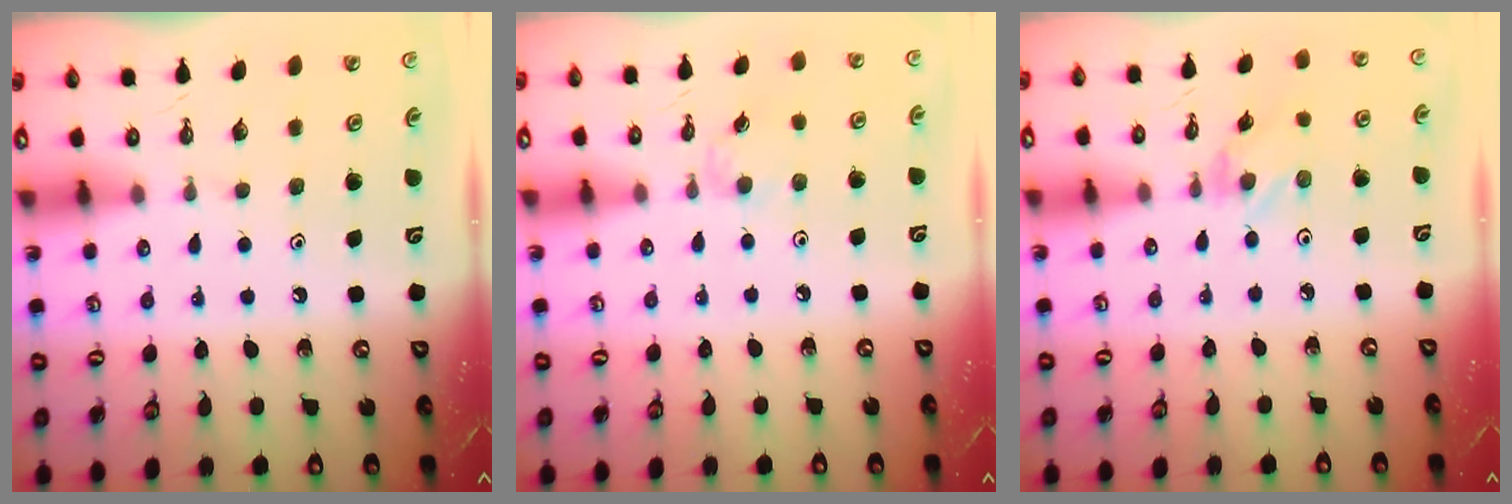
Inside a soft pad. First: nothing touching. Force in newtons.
{"total": 2.5, "press": 2.4, "slide": 0.4}
{"total": 0.6, "press": 0.6, "slide": 0.2}